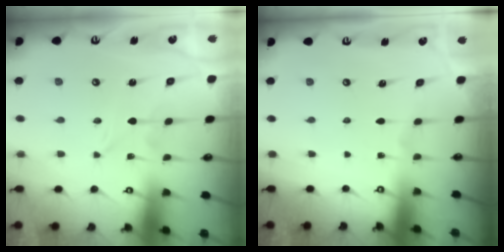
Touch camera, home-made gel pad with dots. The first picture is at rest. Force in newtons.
{"total": 0.0}